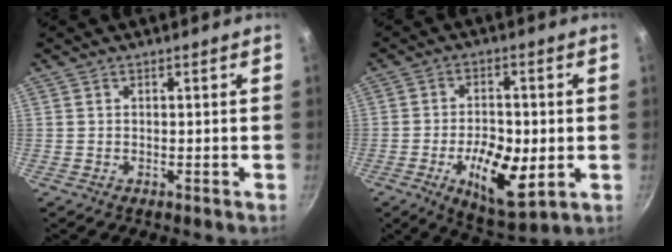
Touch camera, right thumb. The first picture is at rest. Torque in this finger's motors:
{"motor_torque": [-0.69, 0.71, 0.16, -0.17, 0.19]}